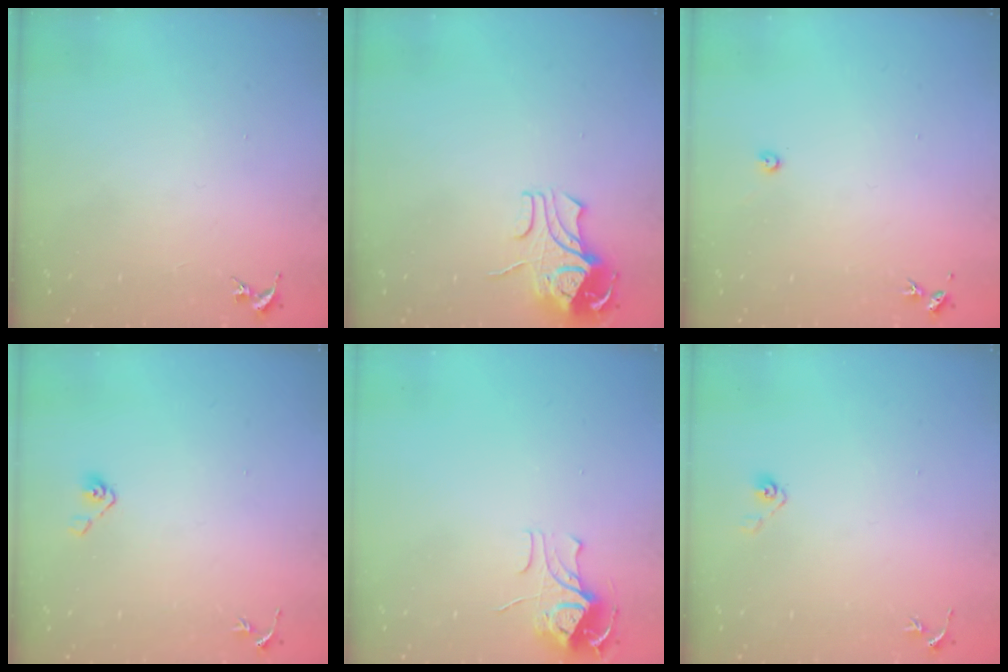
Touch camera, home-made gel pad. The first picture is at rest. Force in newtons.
{"total": 8.9, "press": 8.9, "slide": 0.9}
{"total": 2.4, "press": 2.4, "slide": 0.3}
{"total": 5.0, "press": 4.4, "slide": 2.3}
{"total": 8.8, "press": 8.8, "slide": 0.7}
{"total": 3.6, "press": 2.9, "slide": 2.0}